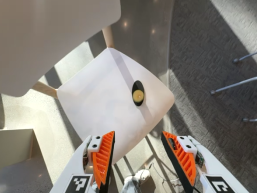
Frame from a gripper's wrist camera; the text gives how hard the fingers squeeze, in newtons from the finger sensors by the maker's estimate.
{"total": 0.0}